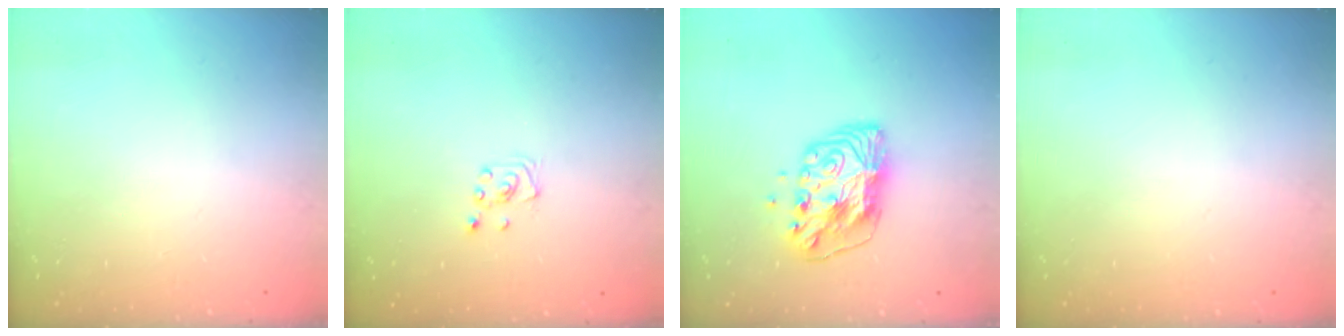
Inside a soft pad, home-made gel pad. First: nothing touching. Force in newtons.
{"total": 3.0, "press": 2.9, "slide": 0.3}
{"total": 10.2, "press": 10.2, "slide": 0.9}
{"total": 0.0}